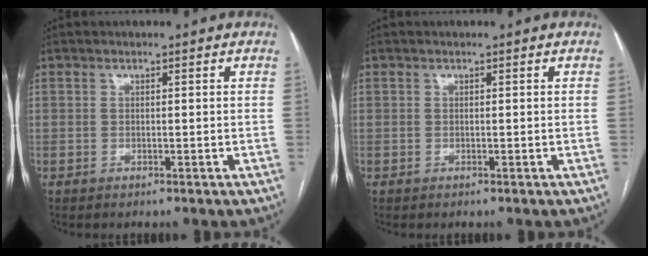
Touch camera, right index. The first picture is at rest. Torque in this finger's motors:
{"motor_torque": [0.00, 0.00, 0.00, 0.01]}